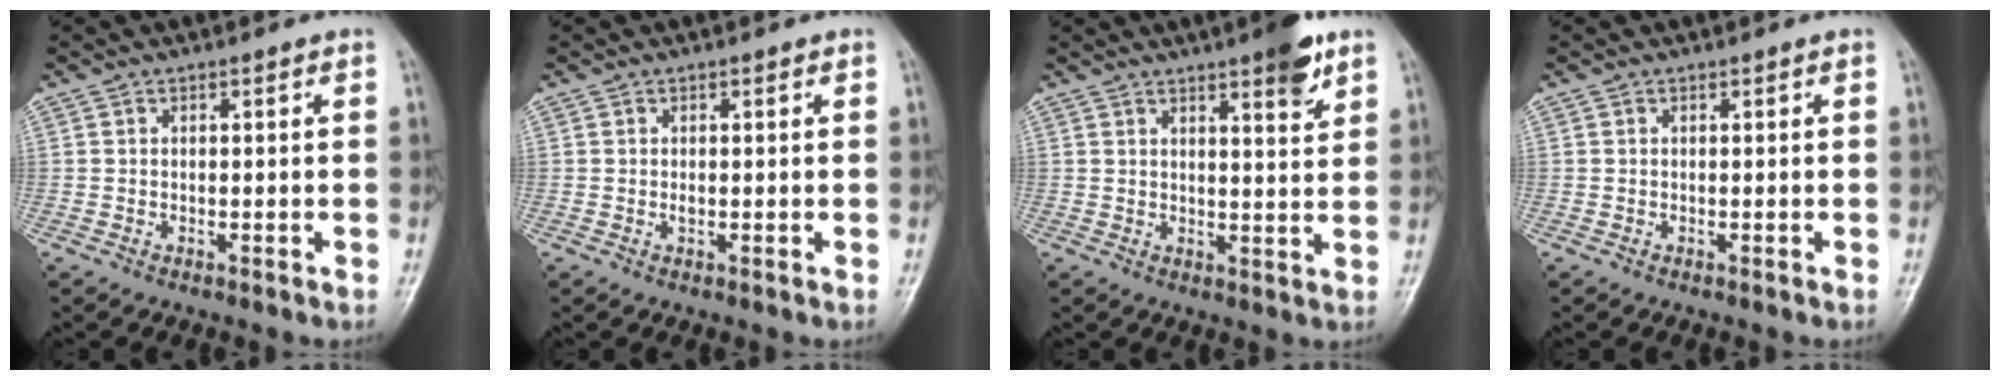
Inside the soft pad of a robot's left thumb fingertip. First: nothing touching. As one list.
[{"total": 1.1, "force": [0.1, 0.6, 0.9], "torque": [-0.011, 0.000, 0.002]}, {"total": 6.7, "force": [4.3, 1.4, 5.0], "torque": [-0.060, -0.023, 0.056]}, {"total": 0.0}]